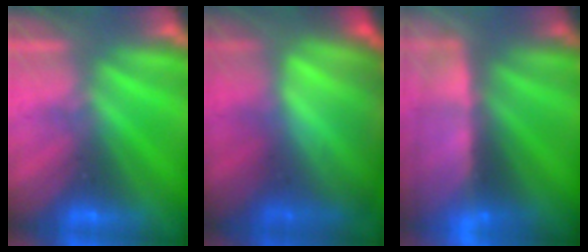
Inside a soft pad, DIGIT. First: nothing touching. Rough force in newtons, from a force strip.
{"total": 9.4}
{"total": 9.1}